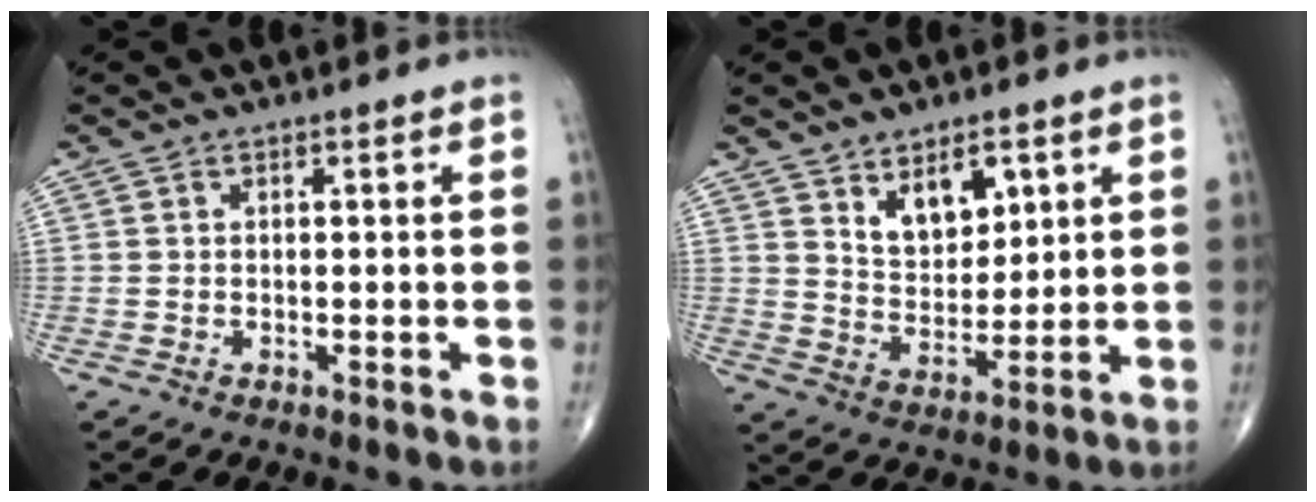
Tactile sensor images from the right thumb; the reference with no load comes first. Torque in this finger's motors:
{"motor_torque": [-0.74, 0.74, -0.02, 0.16, 0.07]}